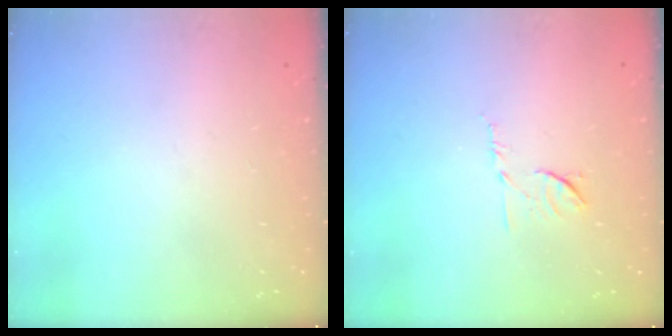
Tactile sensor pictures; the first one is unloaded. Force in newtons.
{"total": 6.6, "press": 6.5, "slide": 0.9}